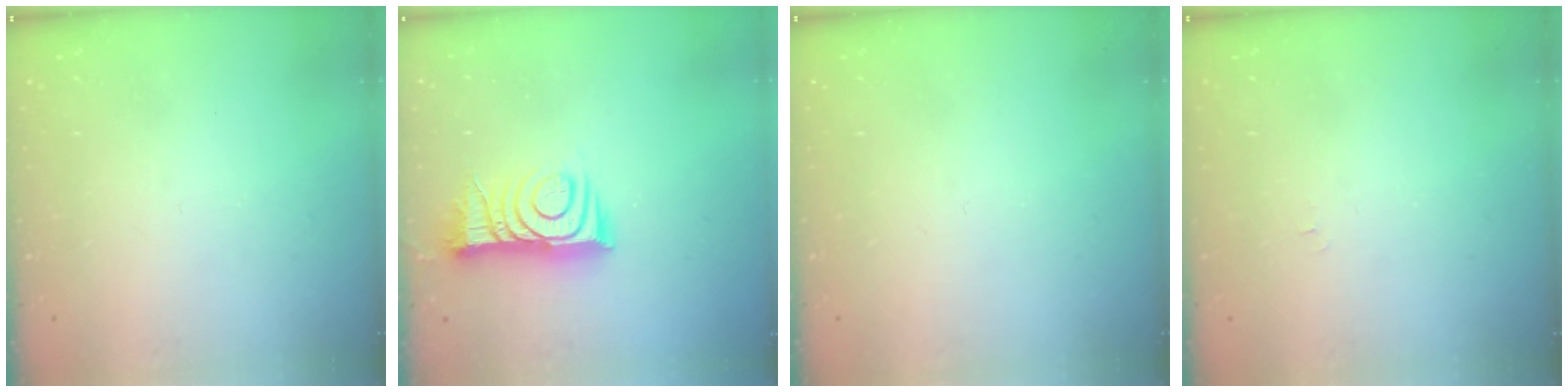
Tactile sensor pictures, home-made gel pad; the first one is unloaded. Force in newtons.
{"total": 10.8, "press": 10.8, "slide": 0.3}
{"total": 0.0}
{"total": 3.1, "press": 3.1, "slide": 0.5}